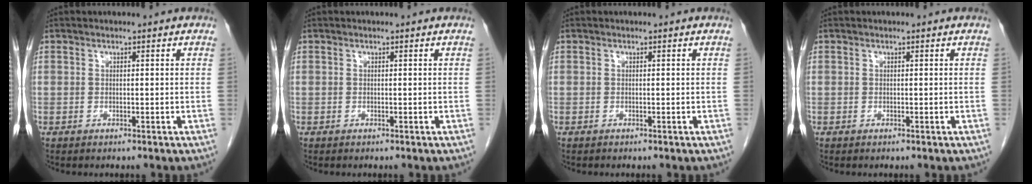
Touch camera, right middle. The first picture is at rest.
{"total": 0.0}
{"total": 0.0}
{"total": 0.0}